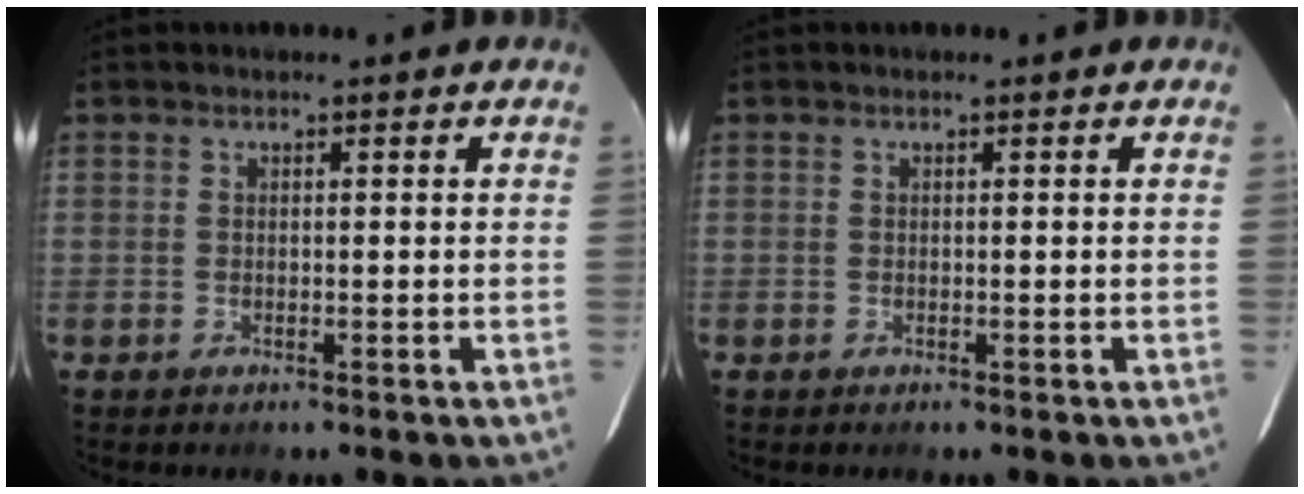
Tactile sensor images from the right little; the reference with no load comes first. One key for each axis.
{"total": 0.0}